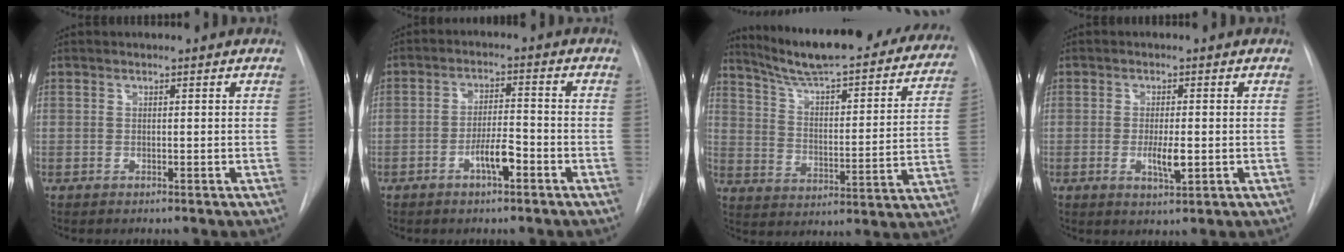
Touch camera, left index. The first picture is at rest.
{"total": 5.4, "force": [-4.0, 0.7, 3.5], "torque": [-0.066, 0.000, -0.066]}
{"total": 28.3, "force": [24.2, 5.0, 13.7], "torque": [-0.201, -0.052, 0.313]}
{"total": 4.0, "force": [-2.2, 0.7, 3.3], "torque": [-0.061, -0.010, -0.031]}